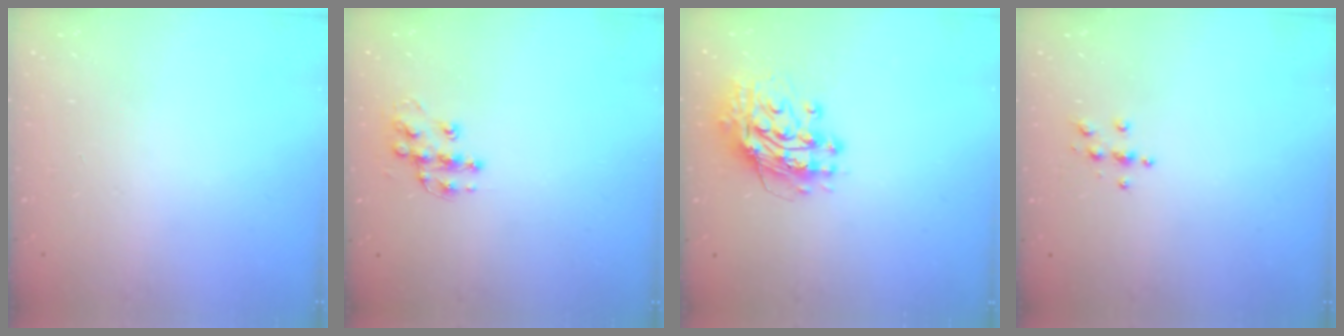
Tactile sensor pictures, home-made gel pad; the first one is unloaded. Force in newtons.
{"total": 10.7, "press": 10.7, "slide": 0.6}
{"total": 13.2, "press": 13.1, "slide": 1.2}
{"total": 3.8, "press": 3.8, "slide": 0.4}